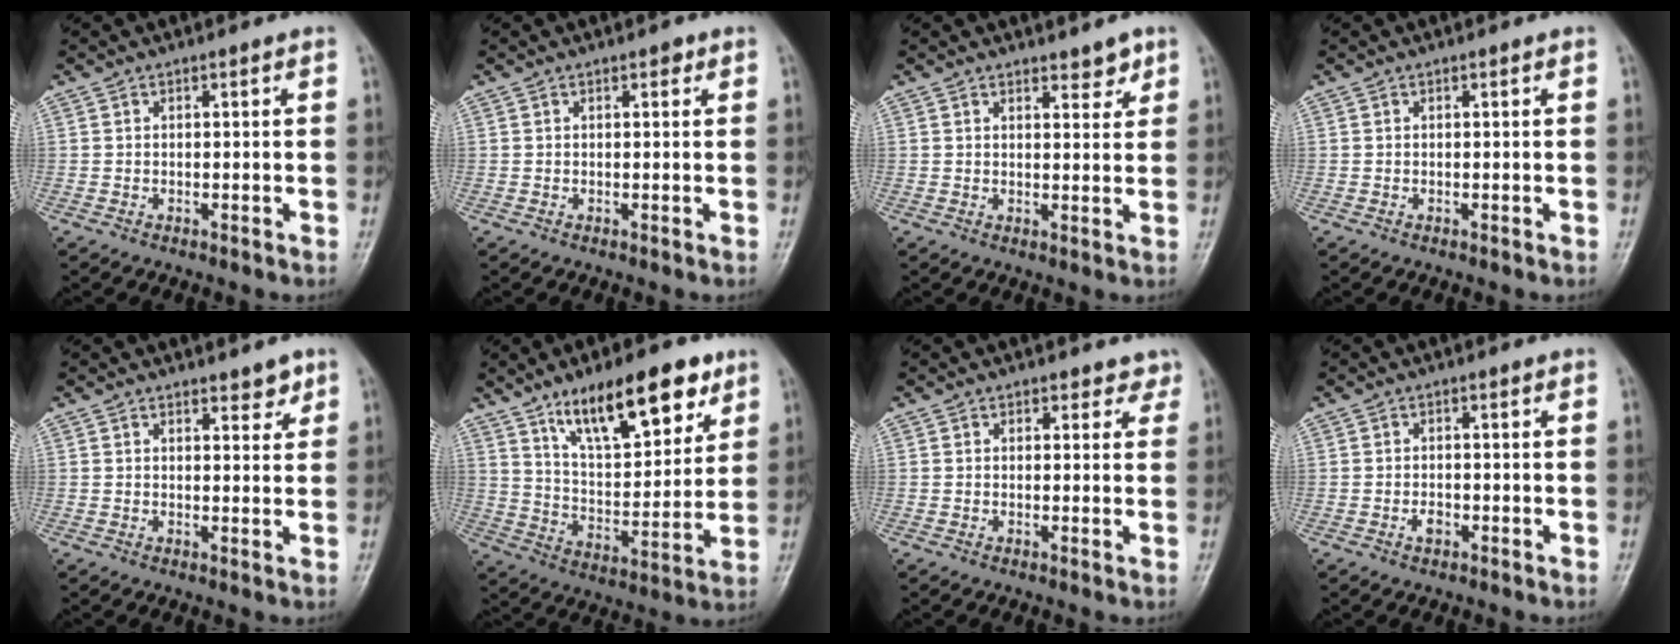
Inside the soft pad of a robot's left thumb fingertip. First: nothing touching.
{"total": 0.9, "force": [0.6, 0.5, 0.5], "torque": [0.001, -0.001, 0.005]}
{"total": 3.1, "force": [2.5, 1.4, 1.4], "torque": [0.000, -0.017, 0.035]}
{"total": 0.0}
{"total": 3.0, "force": [2.3, 1.3, 1.3], "torque": [0.000, -0.015, 0.032]}
{"total": 18.3, "force": [11.1, 7.2, 12.6], "torque": [-0.156, -0.051, 0.190]}
{"total": 2.8, "force": [2.1, 1.8, 0.3], "torque": [0.031, -0.009, 0.016]}
{"total": 1.6, "force": [-0.6, 1.1, 1.0], "torque": [-0.014, 0.002, -0.011]}